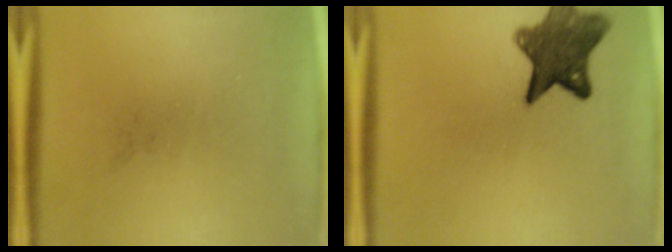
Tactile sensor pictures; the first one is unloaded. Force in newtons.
{"total": 9.8}